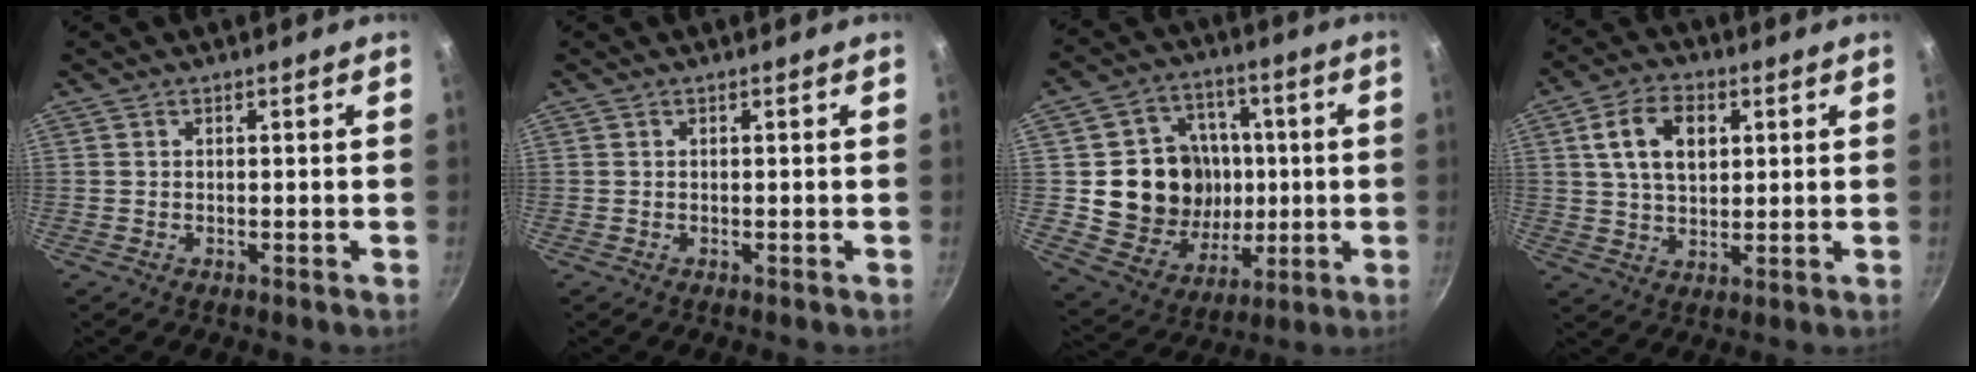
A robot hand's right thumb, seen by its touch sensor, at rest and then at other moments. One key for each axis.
{"total": 0.0}
{"total": 17.8, "fx": 0.7, "fy": 15.5, "fz": 8.6, "tx": -0.110, "ty": 0.008, "tz": 0.023}
{"total": 10.2, "fx": 2.8, "fy": 6.5, "fz": 7.3, "tx": -0.115, "ty": 0.002, "tz": 0.048}